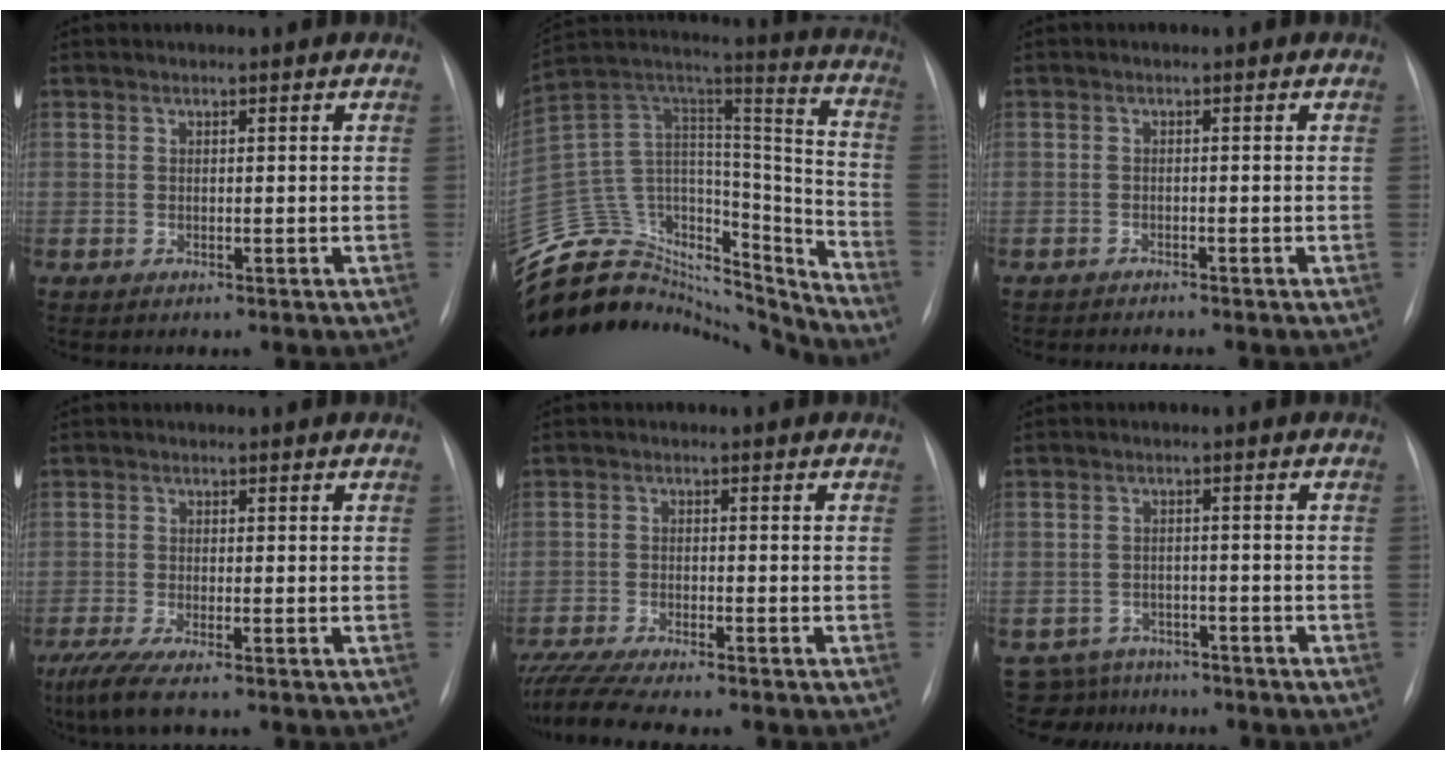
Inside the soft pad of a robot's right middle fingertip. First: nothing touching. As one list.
[{"total": 32.3, "force": [-29.6, 9.6, 8.4], "torque": [-0.175, 0.046, -0.452]}, {"total": 2.5, "force": [-2.4, 0.2, 0.7], "torque": [-0.008, -0.005, -0.032]}, {"total": 4.8, "force": [-3.3, 0.4, 3.5], "torque": [-0.072, -0.017, -0.063]}, {"total": 9.7, "force": [-8.5, 0.3, 4.6], "torque": [-0.078, -0.016, -0.139]}, {"total": 6.6, "force": [-5.9, 2.9, -0.4], "torque": [0.008, 0.012, -0.085]}]